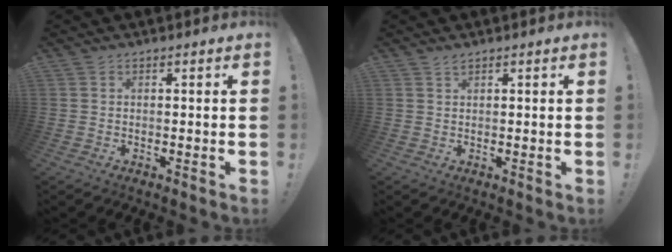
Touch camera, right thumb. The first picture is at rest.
{"total": 1.0, "force": [0.9, 0.2, 0.5], "torque": [-0.004, -0.002, 0.015]}